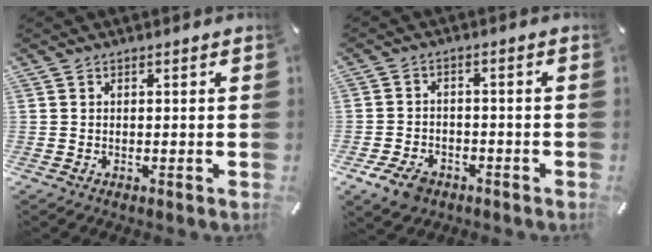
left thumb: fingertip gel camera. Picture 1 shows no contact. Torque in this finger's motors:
{"motor_torque": [-0.29, 1.22, 0.05, -0.02, 0.01]}